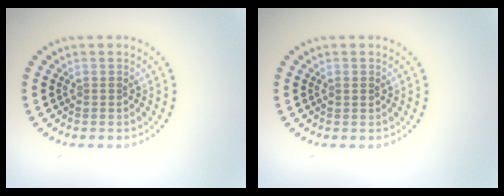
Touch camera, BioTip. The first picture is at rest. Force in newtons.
{"total": 0.7, "press": 0.7, "slide": 0.0}